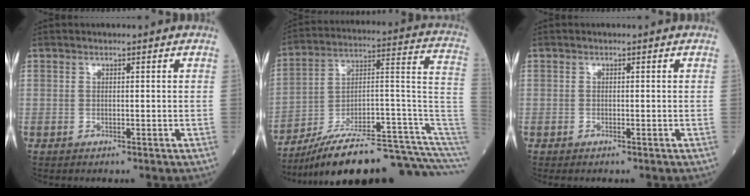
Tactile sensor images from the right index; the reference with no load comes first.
{"total": 24.4, "force": [-19.7, 0.7, 14.5], "torque": [-0.131, 0.044, -0.302]}
{"total": 0.6, "force": [-0.5, 0.3, 0.0], "torque": [-0.002, 0.004, -0.010]}